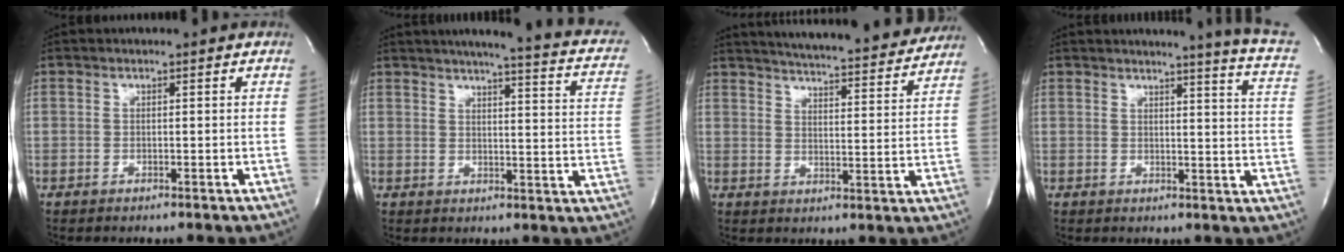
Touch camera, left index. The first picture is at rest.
{"total": 18.3, "force": [14.3, 2.0, 11.2], "torque": [-0.152, -0.016, 0.151]}
{"total": 22.2, "force": [20.6, 2.2, 7.9], "torque": [-0.122, -0.038, 0.260]}
{"total": 11.0, "force": [9.2, -1.4, 6.0], "torque": [-0.080, -0.068, 0.078]}